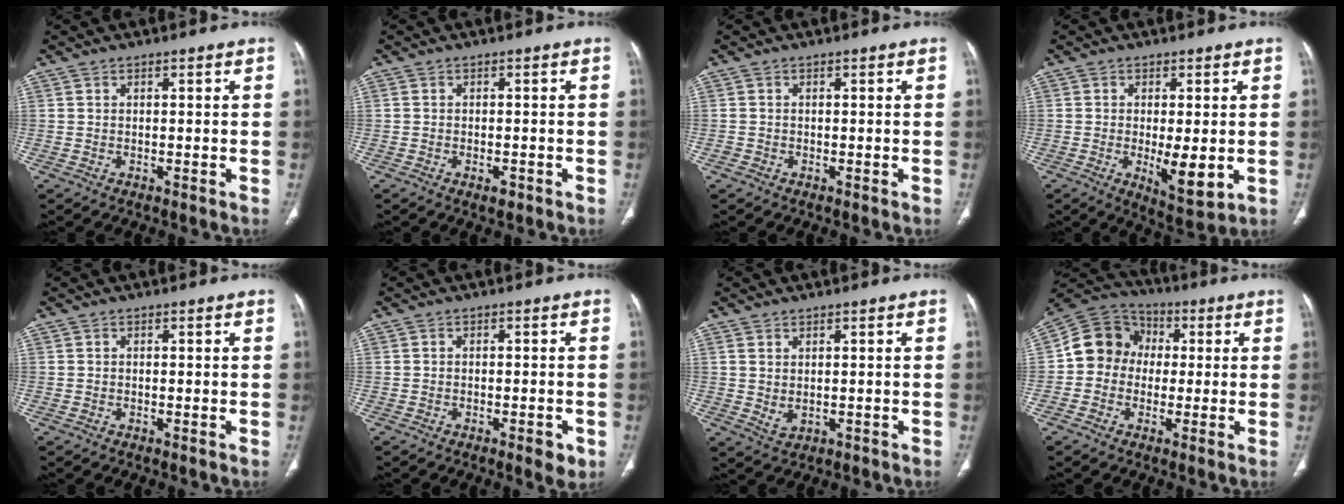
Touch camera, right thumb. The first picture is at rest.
{"total": 1.9, "force": [-1.0, 1.0, 1.2], "torque": [-0.018, 0.001, -0.013]}
{"total": 0.6, "force": [-0.2, 0.5, 0.1], "torque": [-0.003, 0.003, -0.005]}
{"total": 7.8, "force": [-1.2, 2.7, 7.2], "torque": [-0.109, -0.021, -0.012]}
{"total": 0.0}
{"total": 3.2, "force": [-1.7, 1.2, 2.5], "torque": [-0.029, 0.004, -0.021]}
{"total": 2.2, "force": [0.3, 1.6, 1.6], "torque": [-0.027, -0.008, 0.014]}
{"total": 10.8, "force": [0.3, 9.7, 4.7], "torque": [-0.060, 0.030, -0.011]}